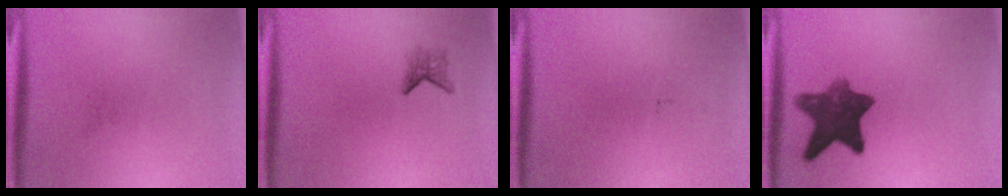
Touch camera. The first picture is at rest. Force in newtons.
{"total": 1.6}
{"total": 0.0}
{"total": 9.9}